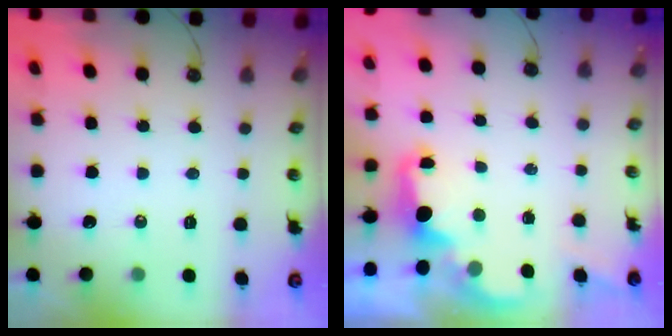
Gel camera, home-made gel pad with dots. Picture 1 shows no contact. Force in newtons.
{"total": 2.0, "press": 1.9, "slide": 0.8}